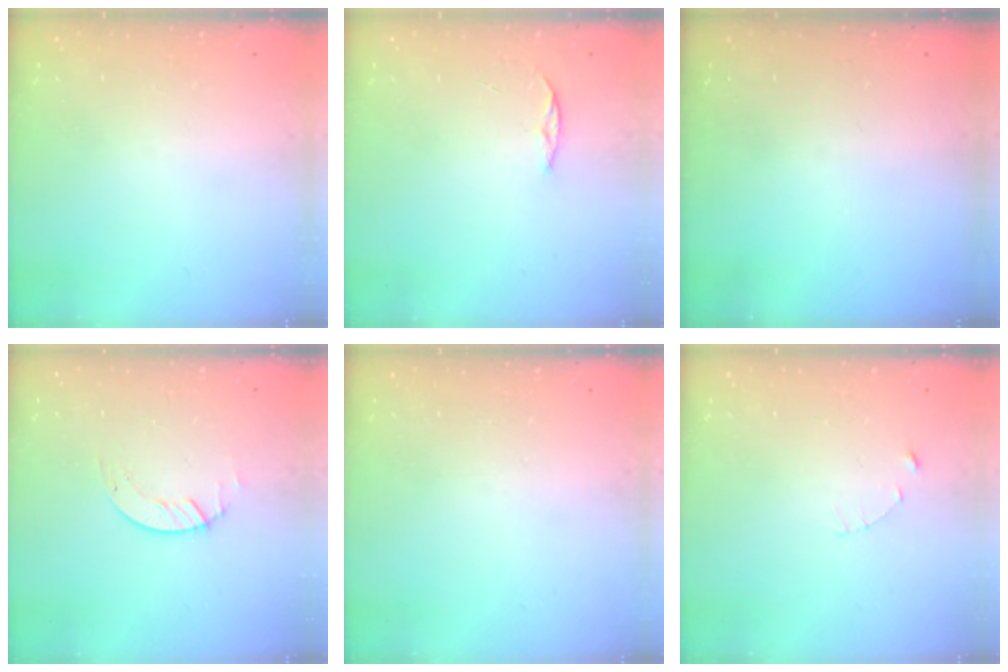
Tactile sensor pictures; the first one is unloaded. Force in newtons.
{"total": 3.3, "press": 3.3, "slide": 0.4}
{"total": 0.0}
{"total": 1.3, "press": 1.2, "slide": 0.1}
{"total": 0.0}
{"total": 1.0, "press": 1.0, "slide": 0.2}